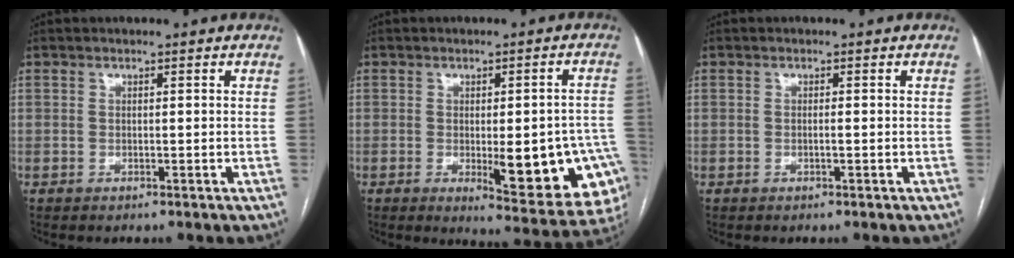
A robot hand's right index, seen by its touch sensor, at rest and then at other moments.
{"total": 15.8, "force": [-4.3, 4.5, 14.5], "torque": [-0.098, 0.013, -0.035]}
{"total": 0.6, "force": [-0.2, 0.0, 0.6], "torque": [-0.010, 0.001, -0.003]}